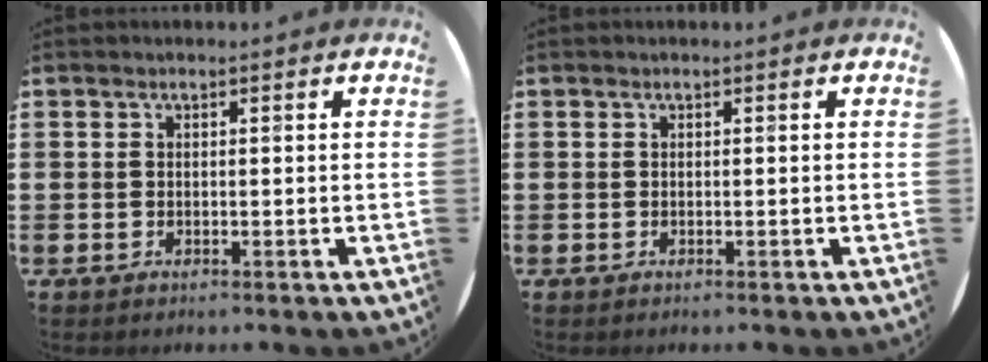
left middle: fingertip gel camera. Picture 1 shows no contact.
{"total": 0.0}